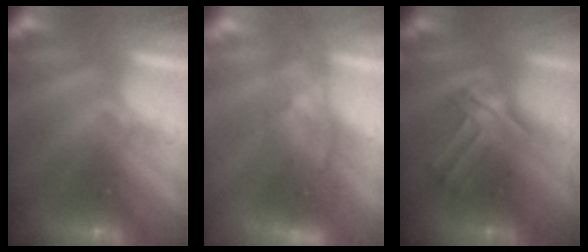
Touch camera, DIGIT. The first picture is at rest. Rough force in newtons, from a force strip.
{"total": 3.8}
{"total": 3.3}